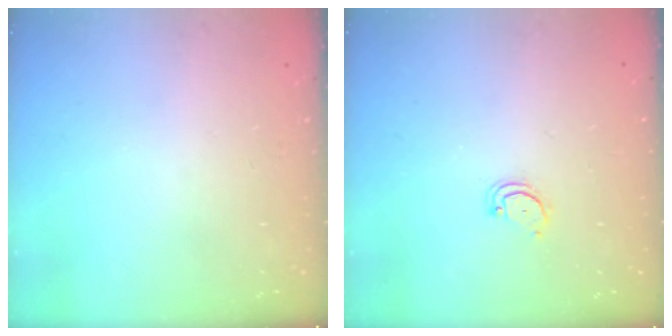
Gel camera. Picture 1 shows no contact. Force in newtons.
{"total": 3.4, "press": 3.4, "slide": 0.2}